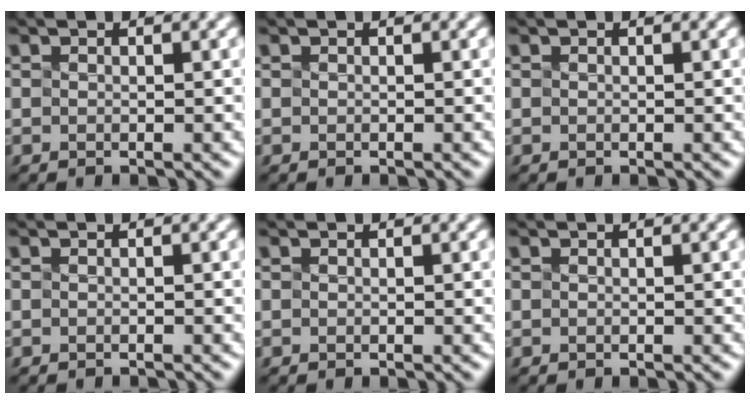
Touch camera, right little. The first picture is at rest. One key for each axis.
{"total": 0.0}
{"total": 0.0}
{"total": 0.8, "fx": -0.8, "fy": 0.1, "fz": 0.2, "tx": 0.004, "ty": -0.002, "tz": -0.013}
{"total": 0.0}
{"total": 0.0}